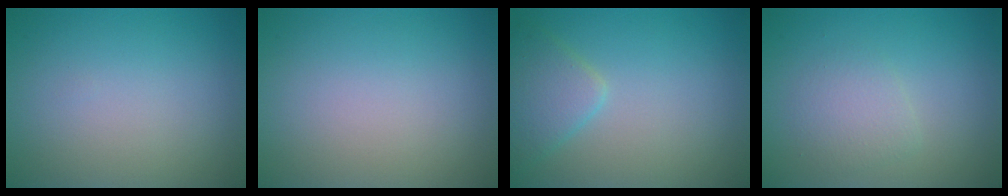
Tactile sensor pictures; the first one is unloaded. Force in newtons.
{"total": 0.0}
{"total": 2.9, "press": 2.9, "slide": 0.0}
{"total": 2.0, "press": 2.0, "slide": 0.2}